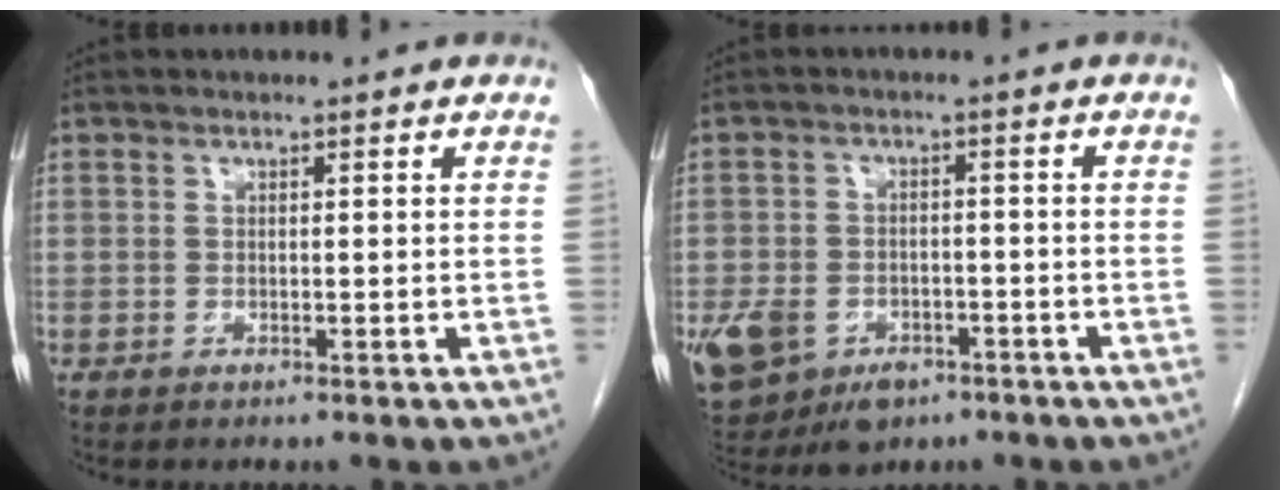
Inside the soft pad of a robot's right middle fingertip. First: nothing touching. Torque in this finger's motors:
{"motor_torque": [0.65, -0.71, 0.61, 0.13]}